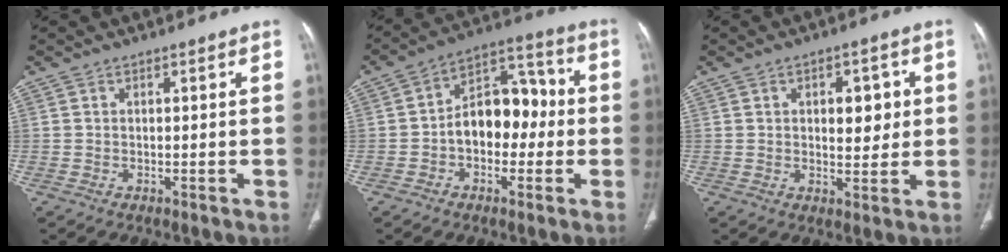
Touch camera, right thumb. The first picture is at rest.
{"total": 12.4, "force": [-1.3, 8.4, 9.1], "torque": [-0.100, 0.046, -0.031]}
{"total": 6.9, "force": [1.5, 3.9, 5.5], "torque": [-0.049, -0.005, 0.023]}